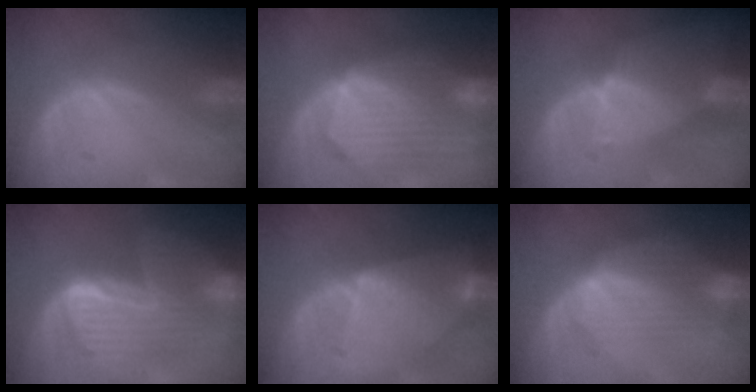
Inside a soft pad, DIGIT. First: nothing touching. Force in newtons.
{"total": 10.6, "press": 9.2, "slide": 5.2}
{"total": 6.6, "press": 5.8, "slide": 3.0}
{"total": 9.9, "press": 9.9, "slide": 1.0}
{"total": 7.6, "press": 7.6, "slide": 0.2}
{"total": 7.3, "press": 7.1, "slide": 1.4}